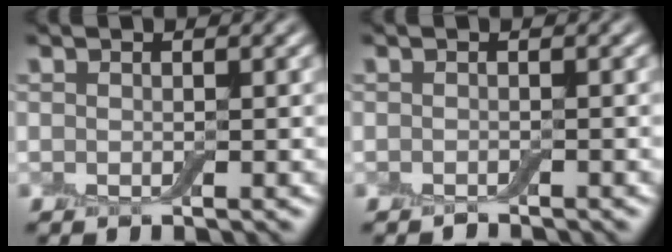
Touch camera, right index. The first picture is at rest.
{"total": 0.6, "force": [-0.6, 0.1, 0.2], "torque": [-0.002, 0.000, -0.011]}